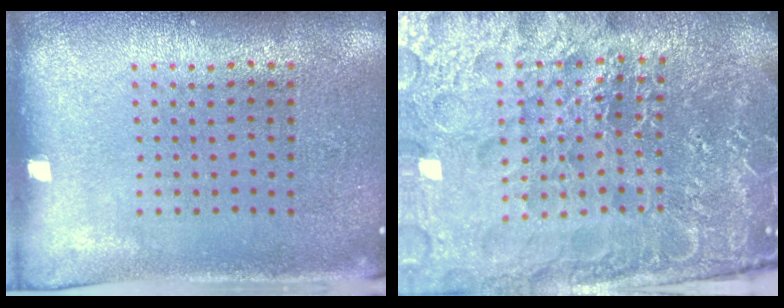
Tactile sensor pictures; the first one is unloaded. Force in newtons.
{"total": 6.6, "press": 5.9, "slide": 3.0}